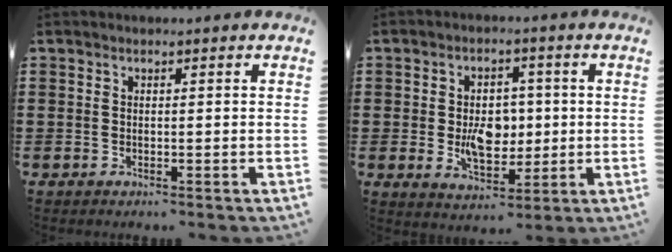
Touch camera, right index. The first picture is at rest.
{"total": 7.0, "force": [-0.1, 4.6, 5.3], "torque": [-0.072, -0.001, -0.007]}